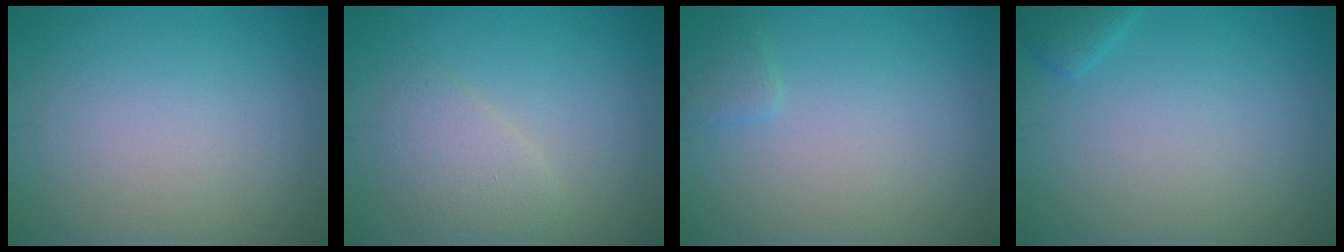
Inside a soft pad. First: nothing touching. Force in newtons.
{"total": 2.4, "press": 2.3, "slide": 0.2}
{"total": 1.0, "press": 1.0, "slide": 0.1}
{"total": 1.3, "press": 1.3, "slide": 0.1}